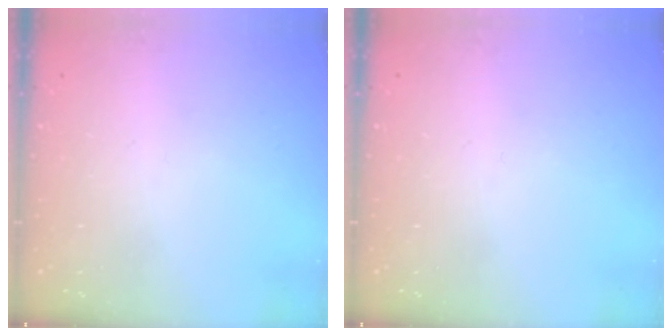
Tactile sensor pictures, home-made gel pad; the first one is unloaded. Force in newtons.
{"total": 0.0}